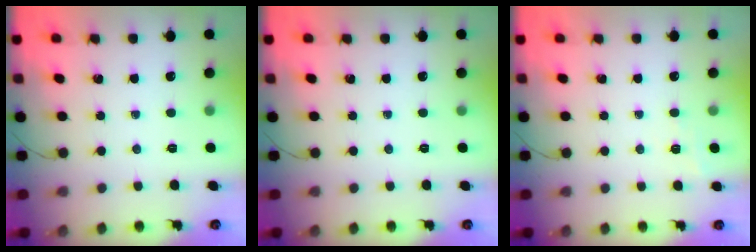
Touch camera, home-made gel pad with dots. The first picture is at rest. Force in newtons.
{"total": 0.0}
{"total": 6.1, "press": 5.9, "slide": 1.6}